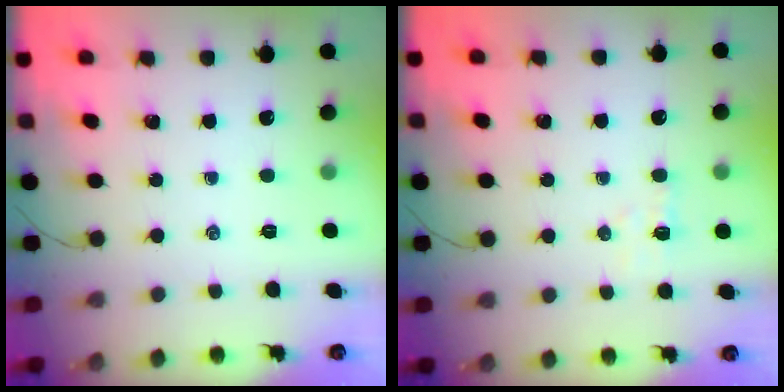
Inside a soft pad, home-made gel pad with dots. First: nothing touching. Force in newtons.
{"total": 4.3, "press": 4.2, "slide": 1.0}